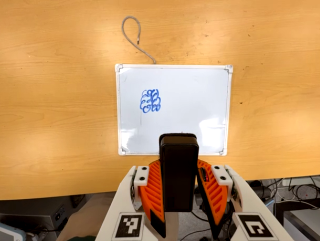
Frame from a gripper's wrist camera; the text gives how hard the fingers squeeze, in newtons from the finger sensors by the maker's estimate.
{"total": 6.4, "left": 5.0, "right": 7.9}